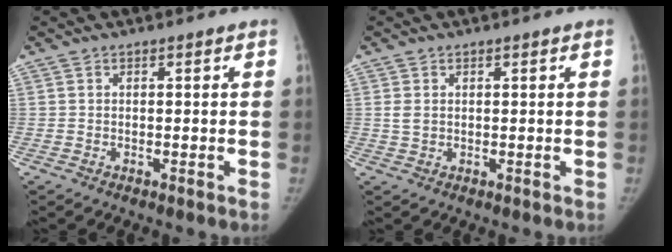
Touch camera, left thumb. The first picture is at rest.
{"total": 1.8, "force": [0.5, 1.3, 1.1], "torque": [-0.015, -0.002, 0.013]}